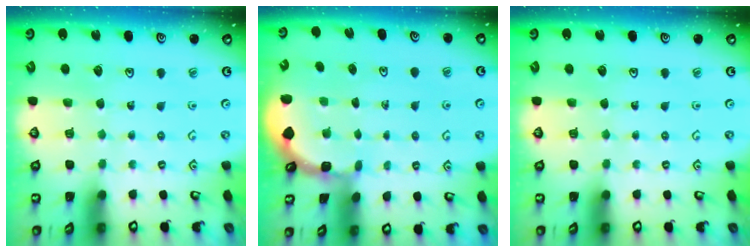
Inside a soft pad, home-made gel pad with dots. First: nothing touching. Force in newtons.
{"total": 1.6, "press": 1.6, "slide": 0.1}
{"total": 0.0}